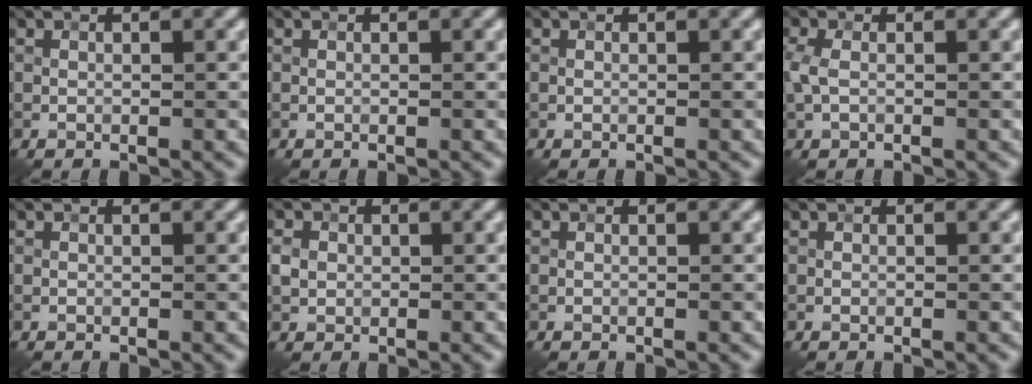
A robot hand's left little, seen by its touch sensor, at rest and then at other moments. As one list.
[{"total": 0.0}, {"total": 0.0}, {"total": 1.9, "force": [0.0, 1.1, 1.5], "torque": [-0.040, 0.006, -0.005]}, {"total": 0.0}, {"total": 1.5, "force": [0.1, 1.3, 0.7], "torque": [-0.012, 0.000, -0.001]}, {"total": 0.0}, {"total": 0.0}]